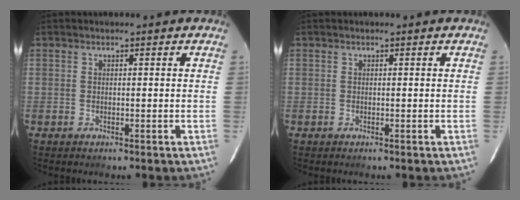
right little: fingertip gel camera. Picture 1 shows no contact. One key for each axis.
{"total": 0.0}